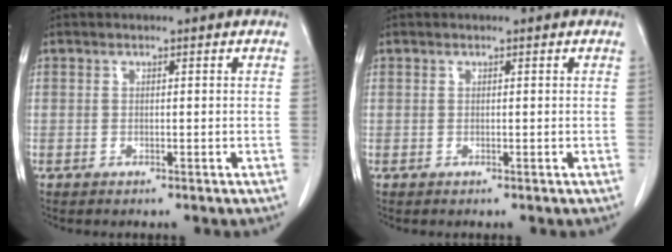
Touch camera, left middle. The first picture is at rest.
{"total": 0.0}